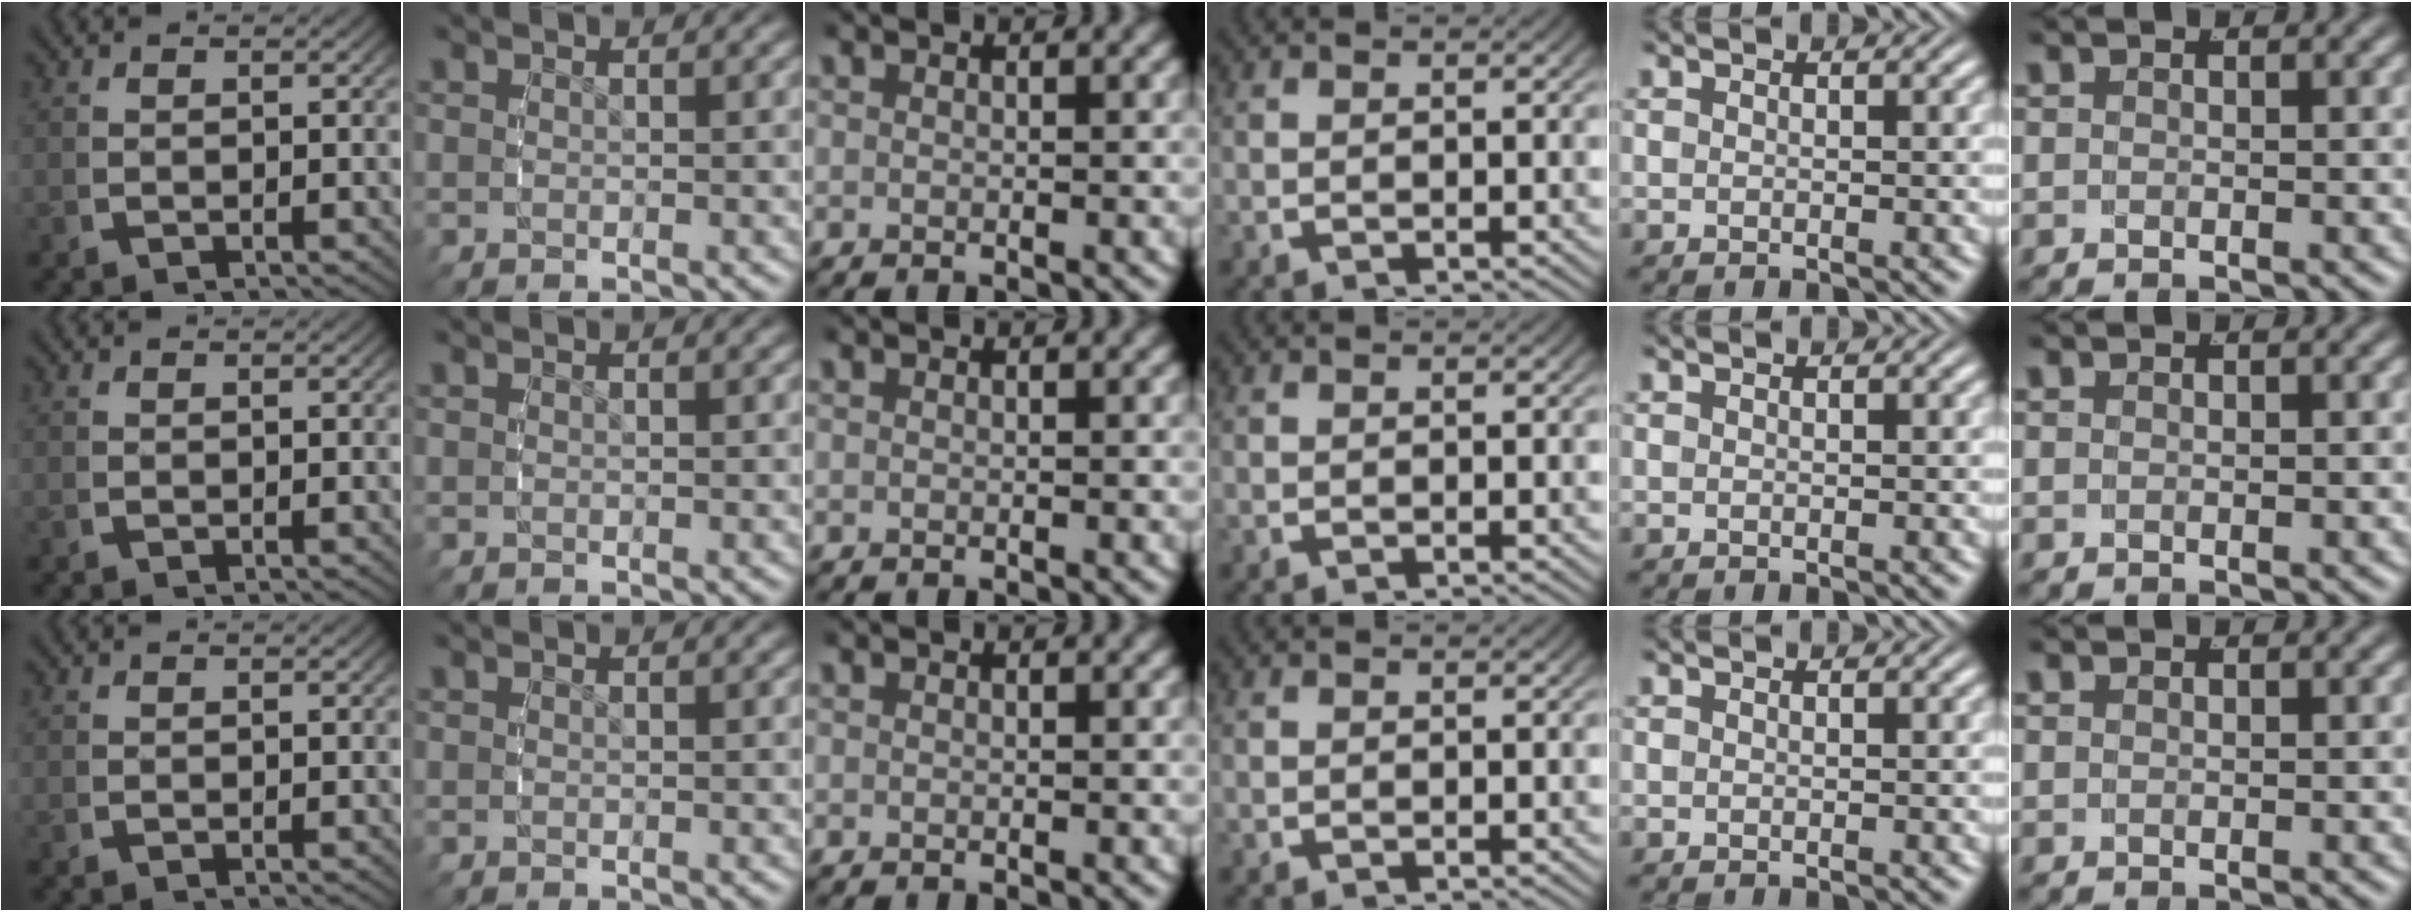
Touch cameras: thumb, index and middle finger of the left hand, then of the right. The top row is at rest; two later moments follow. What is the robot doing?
{"motion": "reach", "object": "ribbon"}